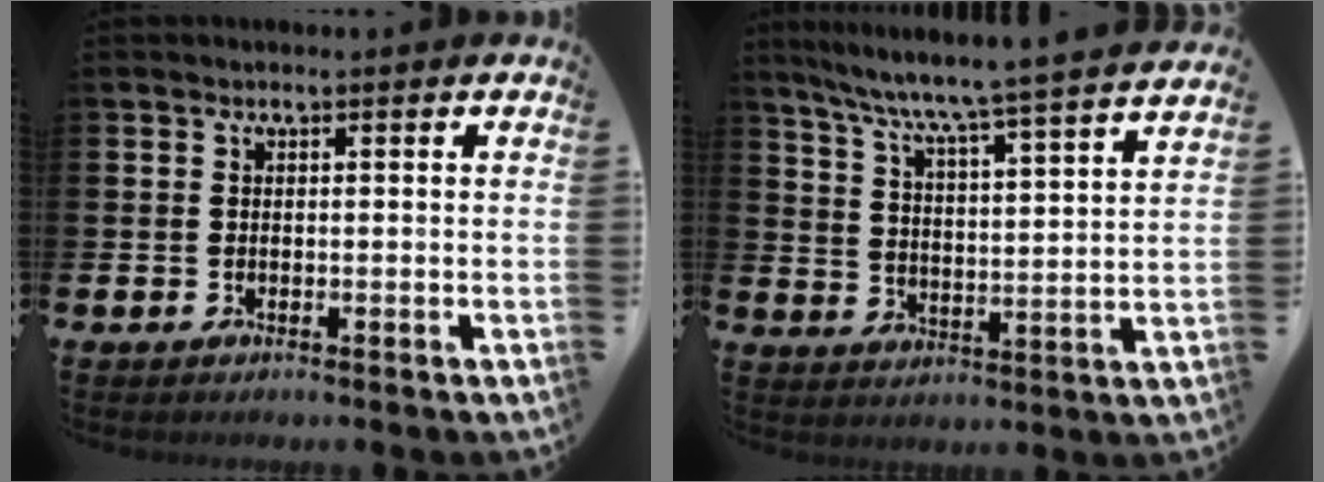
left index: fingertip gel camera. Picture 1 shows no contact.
{"total": 6.6, "force": [6.3, -0.7, 2.0], "torque": [-0.071, -0.057, 0.101]}